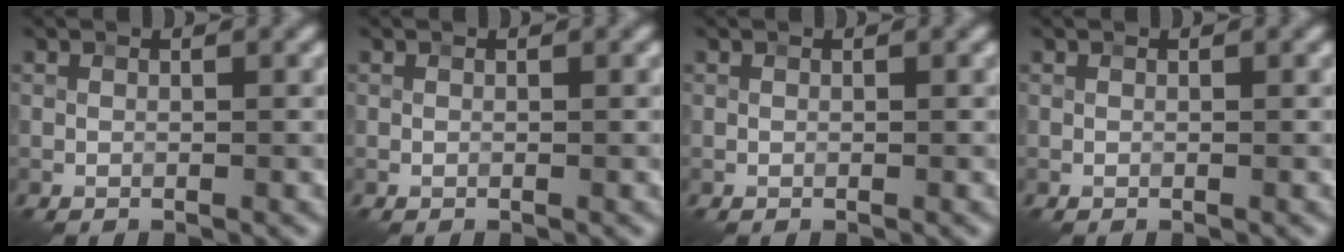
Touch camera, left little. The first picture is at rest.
{"total": 0.0}
{"total": 0.0}
{"total": 0.0}